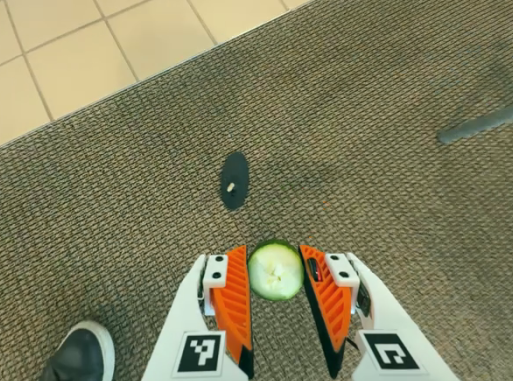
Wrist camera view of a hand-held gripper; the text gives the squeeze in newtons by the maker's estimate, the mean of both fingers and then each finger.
{"total": 7.4, "left": 7.3, "right": 7.4}